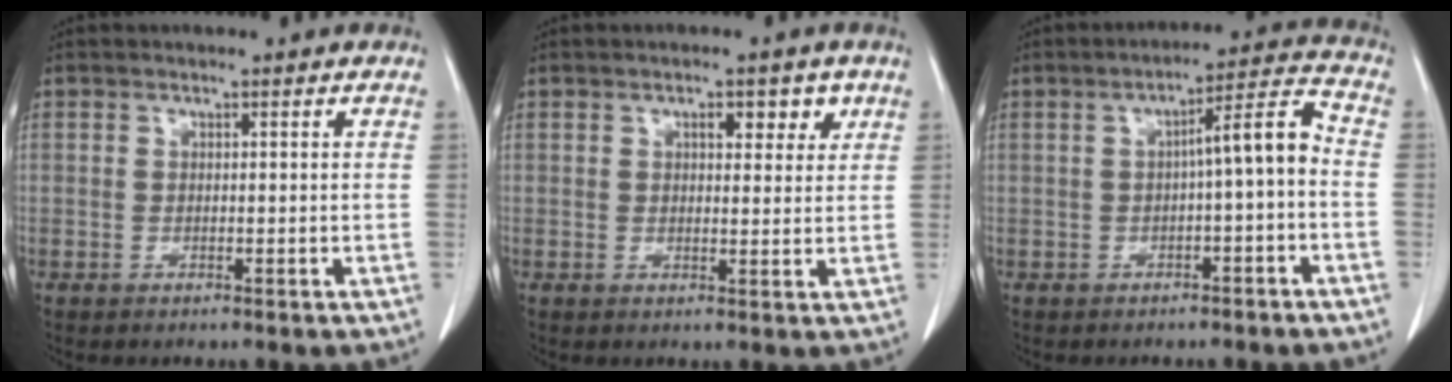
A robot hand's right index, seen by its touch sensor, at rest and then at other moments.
{"total": 3.6, "force": [1.8, 1.7, 2.6], "torque": [-0.030, 0.004, 0.023]}
{"total": 6.7, "force": [-1.1, 0.6, 6.6], "torque": [-0.093, 0.026, -0.017]}